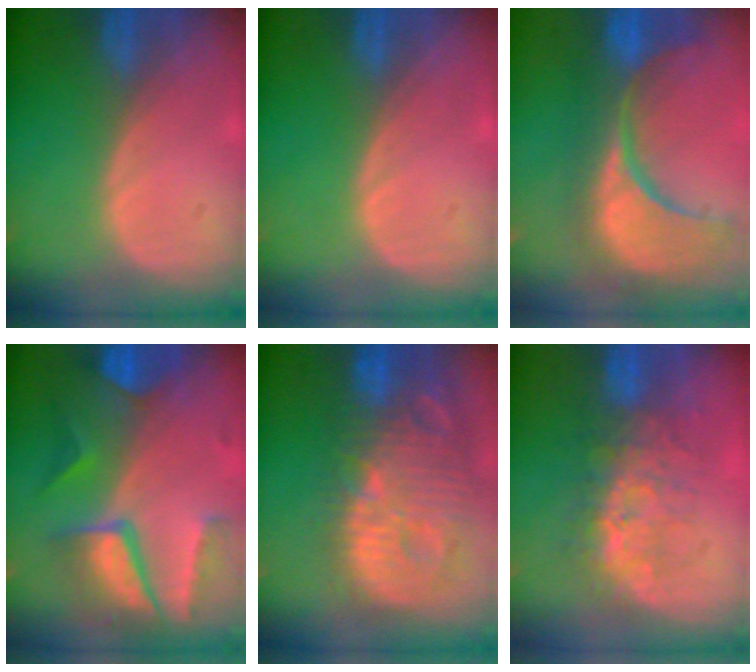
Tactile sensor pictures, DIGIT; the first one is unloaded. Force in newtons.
{"total": 0.0}
{"total": 15.1, "press": 12.0, "slide": 9.1}
{"total": 10.4, "press": 8.8, "slide": 5.5}
{"total": 14.3, "press": 12.4, "slide": 7.2}
{"total": 7.7, "press": 7.3, "slide": 2.3}